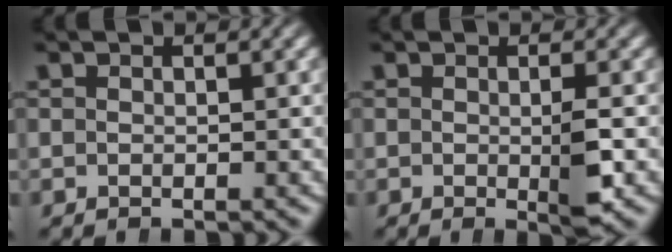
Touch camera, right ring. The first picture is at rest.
{"total": 2.0, "force": [-0.5, 0.4, 1.9], "torque": [-0.036, -0.009, -0.008]}